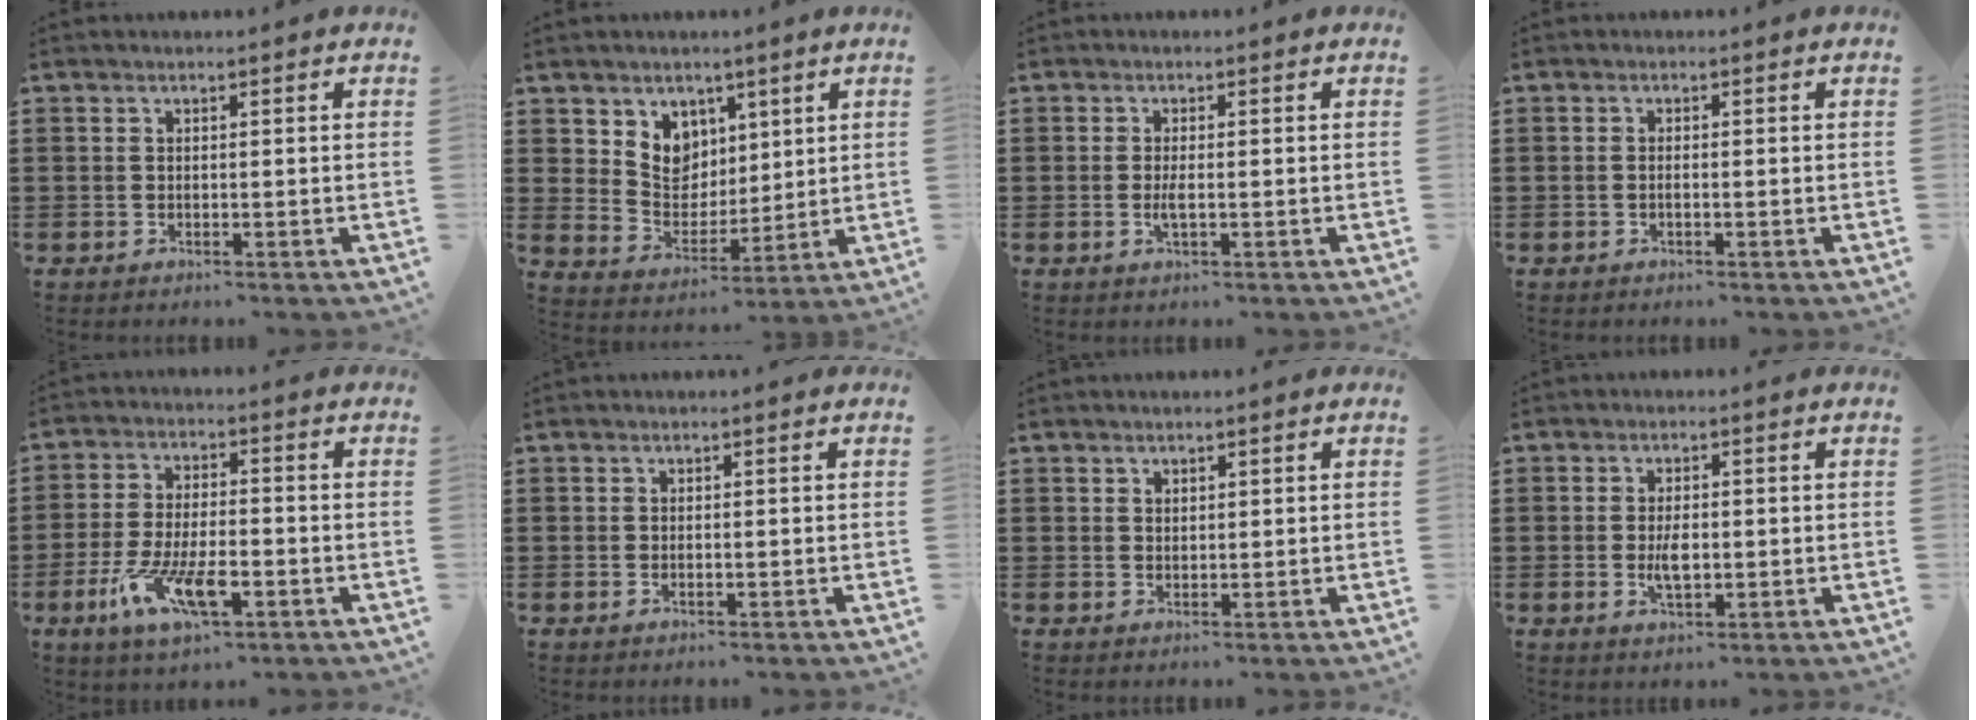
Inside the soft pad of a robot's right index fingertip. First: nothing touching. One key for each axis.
{"total": 6.4, "fx": 3.7, "fy": 5.2, "fz": 0.4, "tx": -0.037, "ty": -0.016, "tz": 0.070}
{"total": 2.1, "fx": -0.4, "fy": 0.6, "fz": 2.0, "tx": -0.044, "ty": -0.004, "tz": -0.009}
{"total": 0.7, "fx": -0.2, "fy": 0.1, "fz": 0.6, "tx": -0.013, "ty": -0.004, "tz": -0.004}
{"total": 9.7, "fx": -4.3, "fy": 3.6, "fz": 7.9, "tx": -0.170, "ty": -0.008, "tz": -0.077}
{"total": 0.5, "fx": -0.1, "fy": 0.2, "fz": 0.5, "tx": -0.011, "ty": -0.002, "tz": -0.001}
{"total": 1.1, "fx": 0.9, "fy": 0.6, "fz": 0.1, "tx": -0.004, "ty": 0.002, "tz": 0.017}
{"total": 3.8, "fx": -0.4, "fy": 1.7, "fz": 3.3, "tx": -0.069, "ty": 0.000, "tz": -0.009}